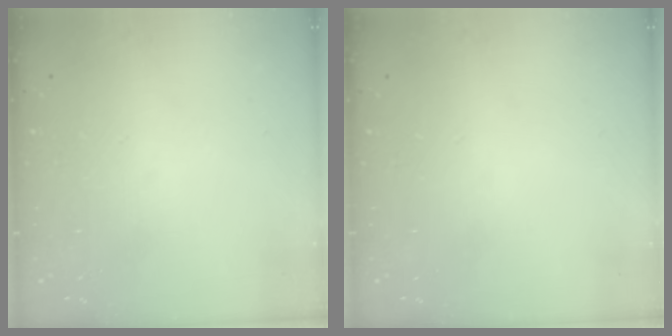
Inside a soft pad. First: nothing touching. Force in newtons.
{"total": 0.0}